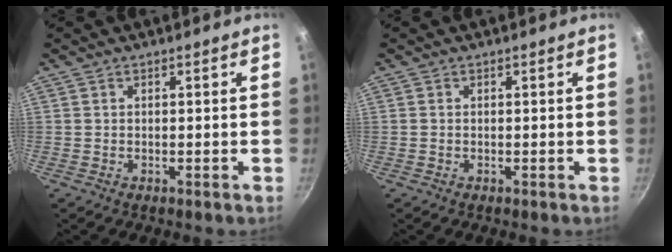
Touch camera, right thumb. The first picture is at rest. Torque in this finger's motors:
{"motor_torque": [0.45, 0.20, -0.31, -0.03, 0.03]}